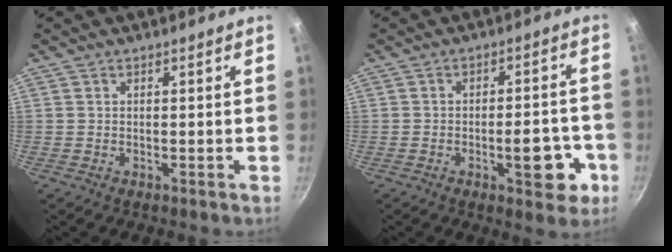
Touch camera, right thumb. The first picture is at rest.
{"total": 9.3, "force": [-3.3, 4.1, 7.7], "torque": [-0.070, 0.023, -0.040]}